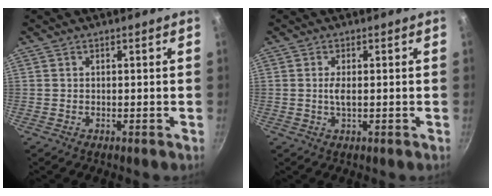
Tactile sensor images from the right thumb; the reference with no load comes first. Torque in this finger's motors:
{"motor_torque": [0.60, 0.56, 0.62, 0.12, 0.08]}